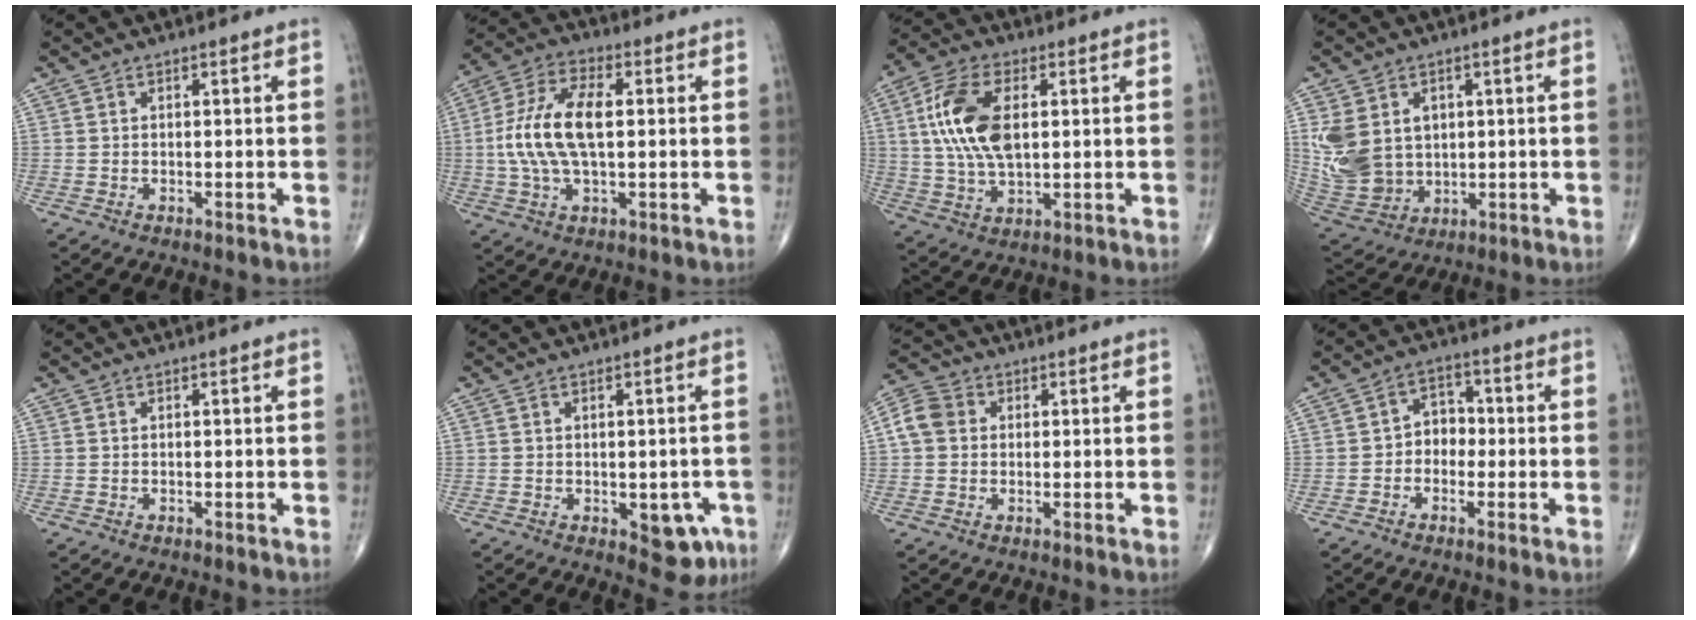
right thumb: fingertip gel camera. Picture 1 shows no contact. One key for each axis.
{"total": 13.1, "fx": 0.5, "fy": 6.1, "fz": 11.5, "tx": -0.245, "ty": 0.019, "tz": 0.007}
{"total": 13.6, "fx": 2.4, "fy": 7.1, "fz": 11.4, "tx": -0.232, "ty": 0.003, "tz": 0.047}
{"total": 12.9, "fx": 2.3, "fy": 10.0, "fz": 7.7, "tx": -0.148, "ty": -0.008, "tz": 0.070}
{"total": 0.0}
{"total": 6.7, "fx": -2.3, "fy": 3.6, "fz": 5.2, "tx": -0.031, "ty": 0.005, "tz": -0.018}
{"total": 5.6, "fx": 0.7, "fy": 4.8, "fz": 2.8, "tx": -0.049, "ty": 0.015, "tz": 0.005}
{"total": 5.0, "fx": -1.0, "fy": 4.0, "fz": 2.9, "tx": -0.017, "ty": 0.023, "tz": -0.031}